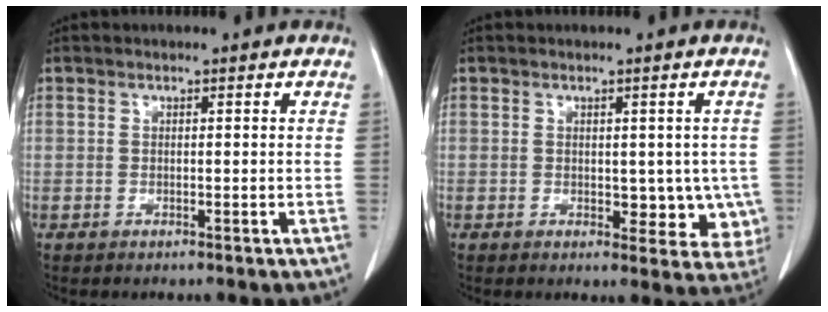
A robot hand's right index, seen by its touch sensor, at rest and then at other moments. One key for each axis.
{"total": 5.9, "fx": -0.5, "fy": 3.8, "fz": 4.6, "tx": -0.030, "ty": -0.004, "tz": -0.002}